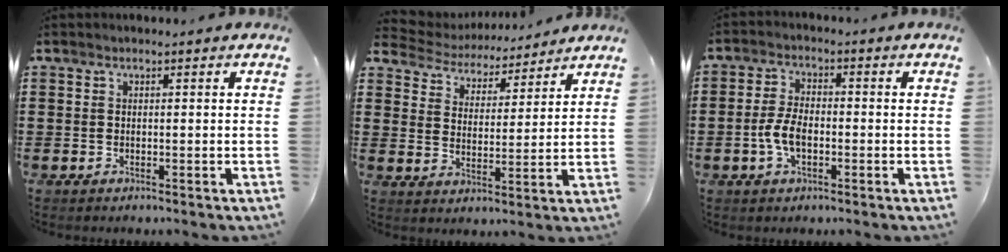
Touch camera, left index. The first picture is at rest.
{"total": 4.3, "force": [4.2, 0.6, -0.1], "torque": [-0.026, -0.032, 0.069]}
{"total": 5.0, "force": [-1.2, 2.5, 4.2], "torque": [-0.102, -0.003, -0.029]}